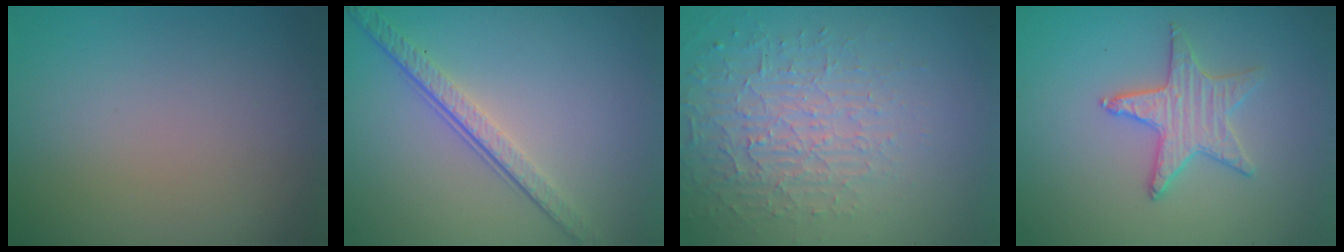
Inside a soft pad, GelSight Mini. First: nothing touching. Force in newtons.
{"total": 3.9, "press": 2.7, "slide": 2.8}
{"total": 3.7, "press": 3.2, "slide": 1.9}
{"total": 2.4, "press": 2.4, "slide": 0.2}